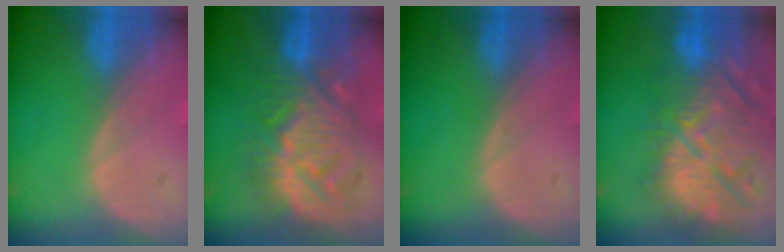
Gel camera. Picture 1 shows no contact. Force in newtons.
{"total": 10.5, "press": 10.5, "slide": 0.5}
{"total": 0.0}
{"total": 14.6, "press": 12.7, "slide": 7.2}